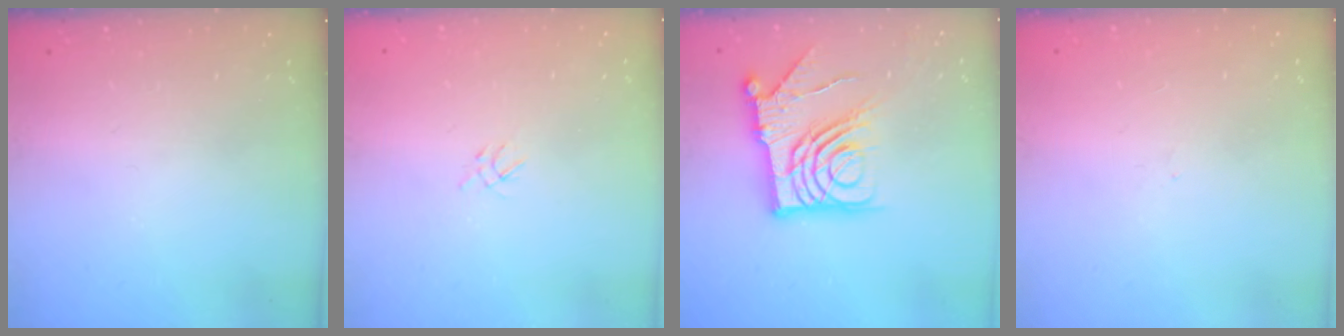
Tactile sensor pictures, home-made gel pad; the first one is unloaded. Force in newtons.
{"total": 2.2, "press": 2.2, "slide": 0.5}
{"total": 15.4, "press": 15.3, "slide": 2.0}
{"total": 0.0}